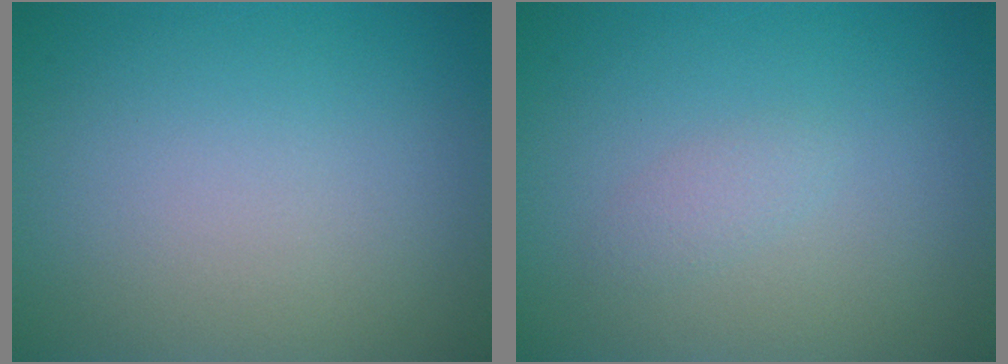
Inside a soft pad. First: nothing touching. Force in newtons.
{"total": 1.1, "press": 1.1, "slide": 0.1}